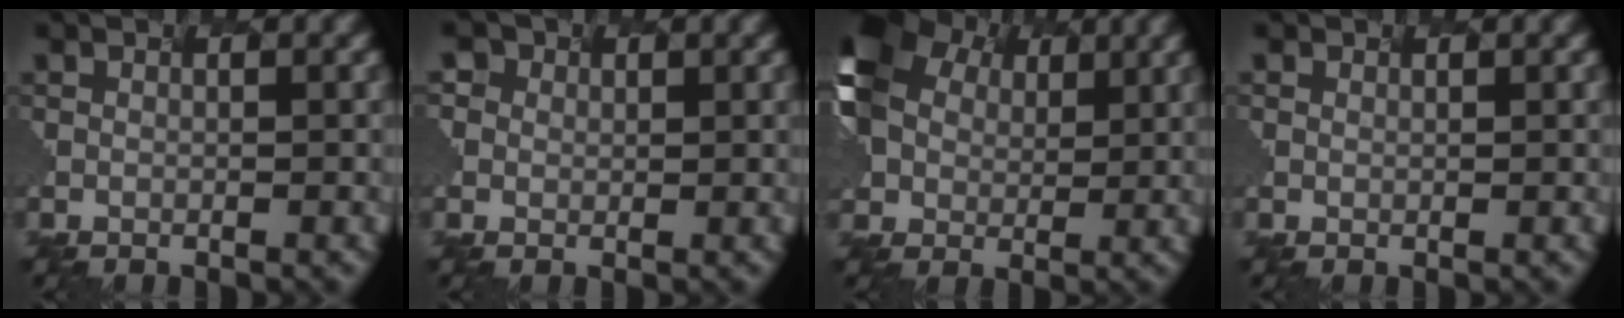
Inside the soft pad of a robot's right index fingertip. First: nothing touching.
{"total": 1.4, "force": [0.5, 0.9, -0.9], "torque": [-0.004, -0.003, 0.012]}
{"total": 8.7, "force": [3.2, 6.9, 4.3], "torque": [-0.148, 0.015, 0.064]}
{"total": 0.9, "force": [0.5, -0.2, -0.8], "torque": [-0.002, -0.004, 0.010]}